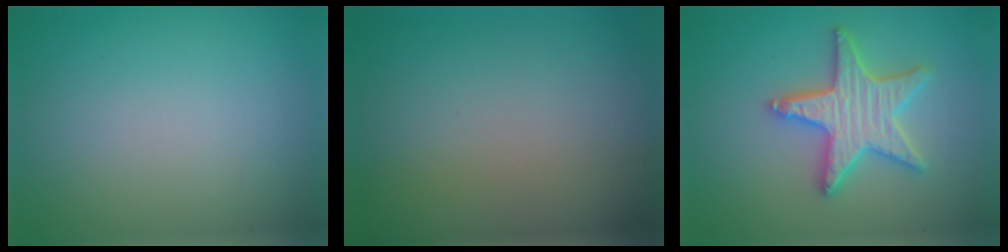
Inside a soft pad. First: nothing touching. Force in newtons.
{"total": 0.0}
{"total": 5.2, "press": 5.1, "slide": 0.8}